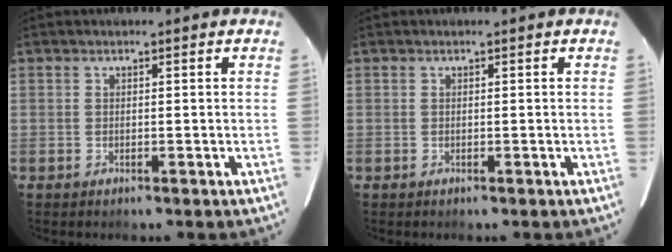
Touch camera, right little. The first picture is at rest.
{"total": 0.0}